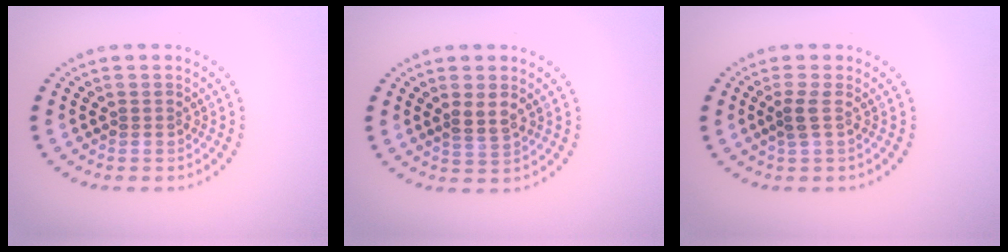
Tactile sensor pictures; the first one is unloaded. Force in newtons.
{"total": 2.0, "press": 1.8, "slide": 0.8}
{"total": 1.3, "press": 1.0, "slide": 0.8}